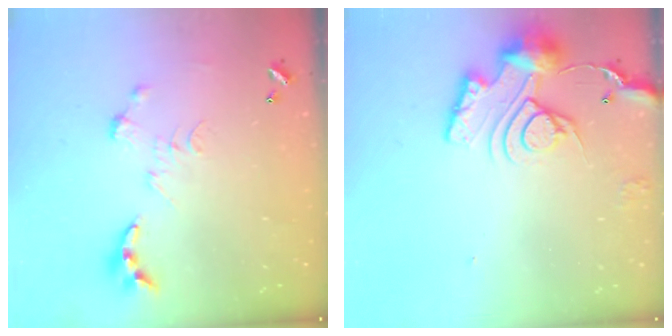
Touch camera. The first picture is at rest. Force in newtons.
{"total": 13.9, "press": 13.8, "slide": 1.6}